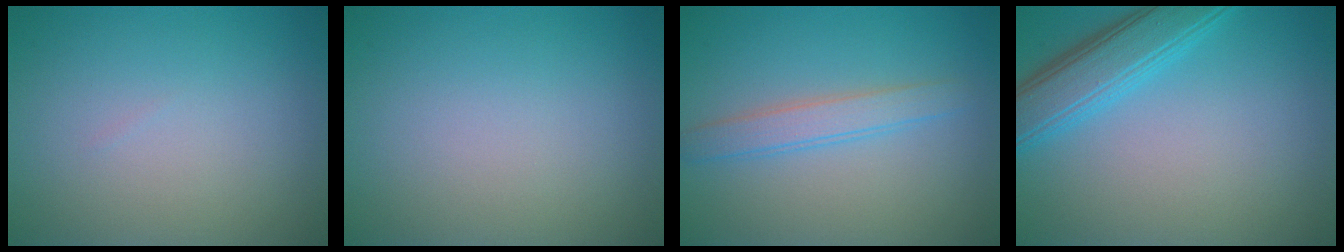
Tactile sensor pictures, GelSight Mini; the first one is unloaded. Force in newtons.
{"total": 0.0}
{"total": 2.5, "press": 2.5, "slide": 0.0}
{"total": 4.7, "press": 4.7, "slide": 0.1}